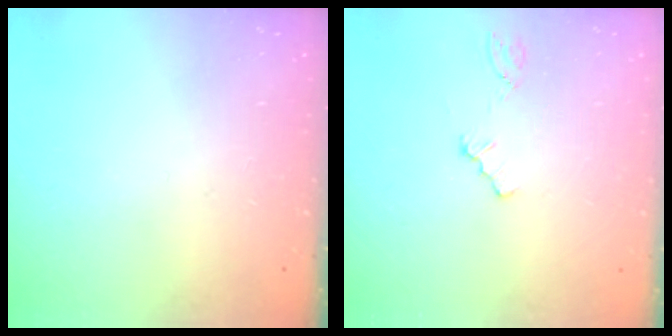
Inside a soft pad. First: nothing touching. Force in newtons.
{"total": 0.0}